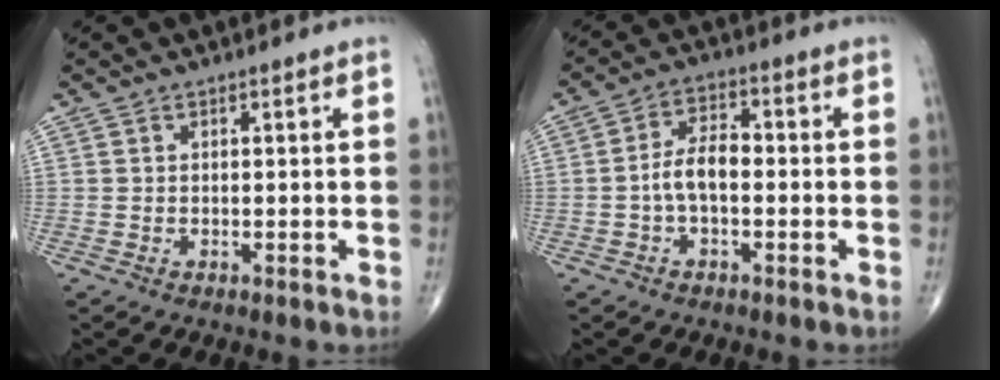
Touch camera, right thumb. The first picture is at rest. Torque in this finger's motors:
{"motor_torque": [1.10, 0.90, 0.86, -0.15, 0.04]}